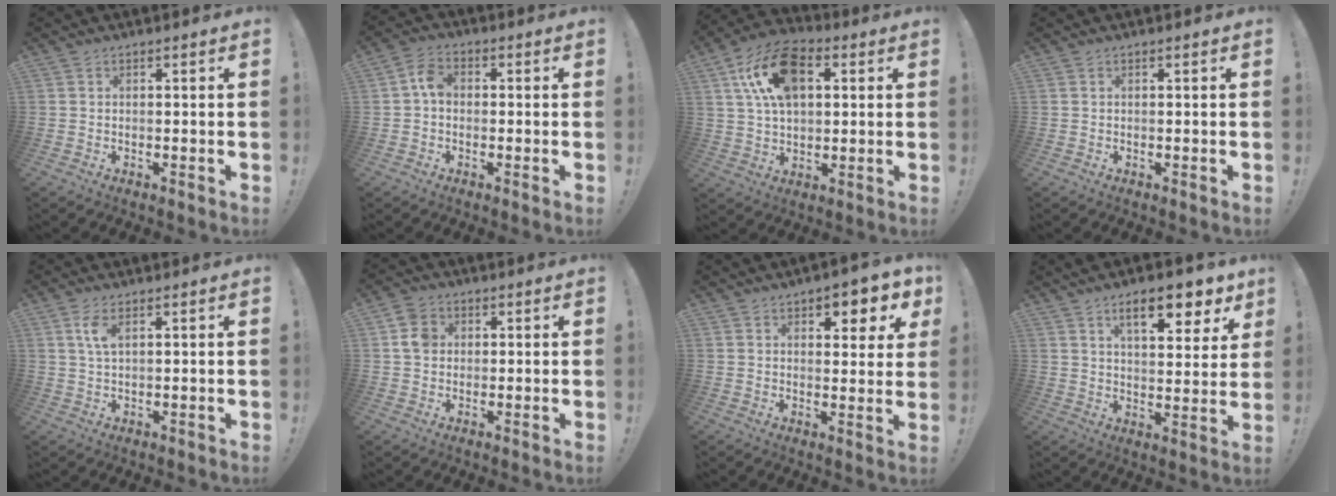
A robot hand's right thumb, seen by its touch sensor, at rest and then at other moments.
{"total": 5.3, "force": [-0.3, 3.6, 3.9], "torque": [-0.077, 0.017, -0.004]}
{"total": 16.8, "force": [5.8, 10.3, 11.8], "torque": [-0.204, -0.001, 0.106]}
{"total": 0.0}
{"total": 4.2, "force": [1.7, 1.6, 3.5], "torque": [-0.066, 0.001, 0.027]}
{"total": 6.1, "force": [1.0, 5.1, 3.2], "torque": [-0.047, 0.011, 0.021]}
{"total": 5.9, "force": [3.7, 2.8, 3.6], "torque": [-0.030, -0.027, 0.059]}
{"total": 12.6, "force": [7.4, 4.3, 9.3], "torque": [-0.132, -0.035, 0.121]}